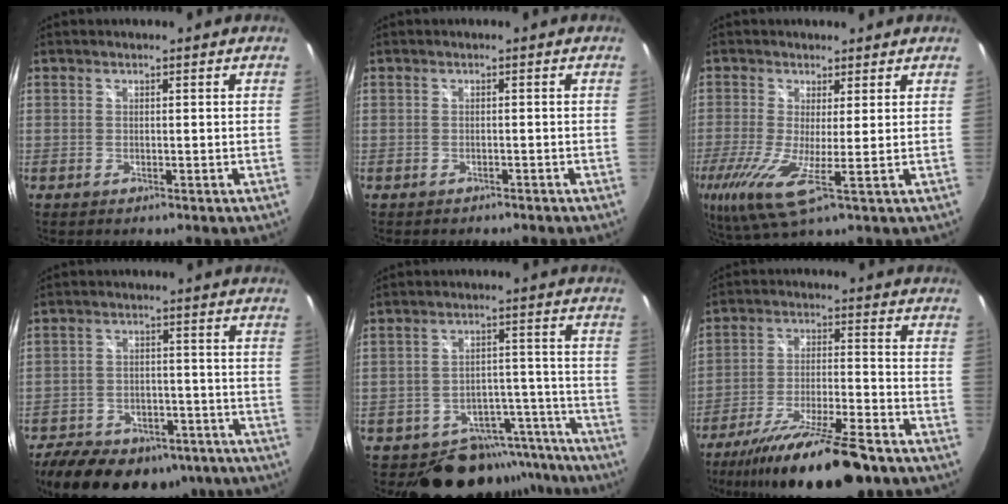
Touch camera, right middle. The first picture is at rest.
{"total": 1.2, "force": [-1.1, 0.5, 0.3], "torque": [-0.009, 0.000, -0.013]}
{"total": 9.0, "force": [-1.4, 1.3, 8.8], "torque": [-0.186, -0.028, -0.035]}
{"total": 20.8, "force": [-14.9, 10.8, 9.7], "torque": [-0.212, -0.001, -0.199]}
{"total": 14.4, "force": [-12.5, 6.9, 1.7], "torque": [-0.020, 0.058, -0.155]}
{"total": 19.7, "force": [-15.5, 3.1, 11.8], "torque": [-0.220, -0.038, -0.248]}